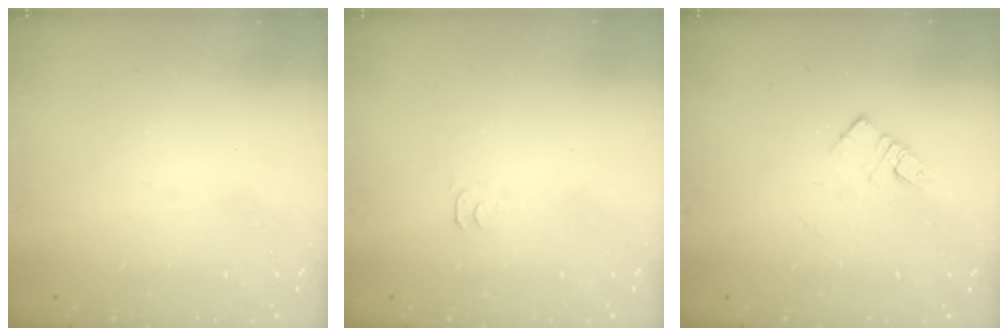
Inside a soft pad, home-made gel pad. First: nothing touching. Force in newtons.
{"total": 2.8, "press": 2.7, "slide": 0.5}
{"total": 4.9, "press": 4.9, "slide": 0.2}